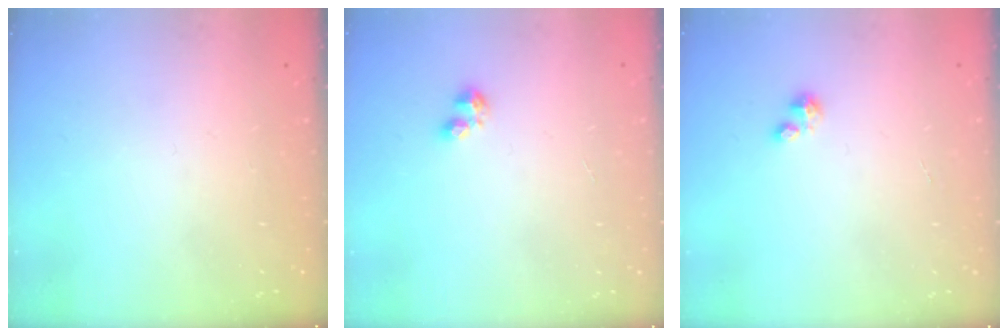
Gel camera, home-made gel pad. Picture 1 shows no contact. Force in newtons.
{"total": 2.8, "press": 2.8, "slide": 0.5}
{"total": 0.9, "press": 0.9, "slide": 0.3}